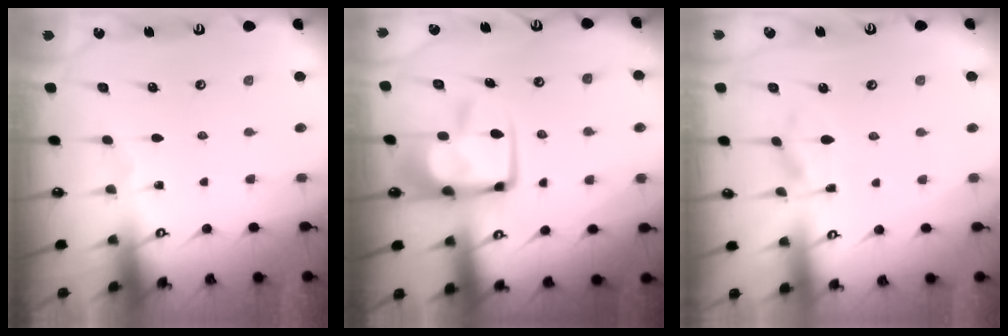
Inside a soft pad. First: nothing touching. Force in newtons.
{"total": 10.6, "press": 10.5, "slide": 1.3}
{"total": 6.3, "press": 6.2, "slide": 1.2}